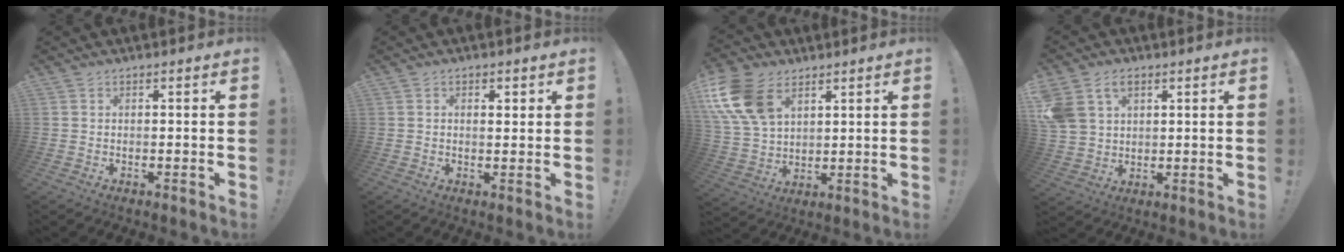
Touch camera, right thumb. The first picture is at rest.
{"total": 1.3, "force": [0.6, 0.7, 0.9], "torque": [0.005, -0.008, 0.006]}
{"total": 16.2, "force": [7.5, 10.6, 9.8], "torque": [-0.205, -0.028, 0.145]}
{"total": 9.1, "force": [4.4, 6.6, 4.4], "torque": [-0.091, -0.012, 0.088]}